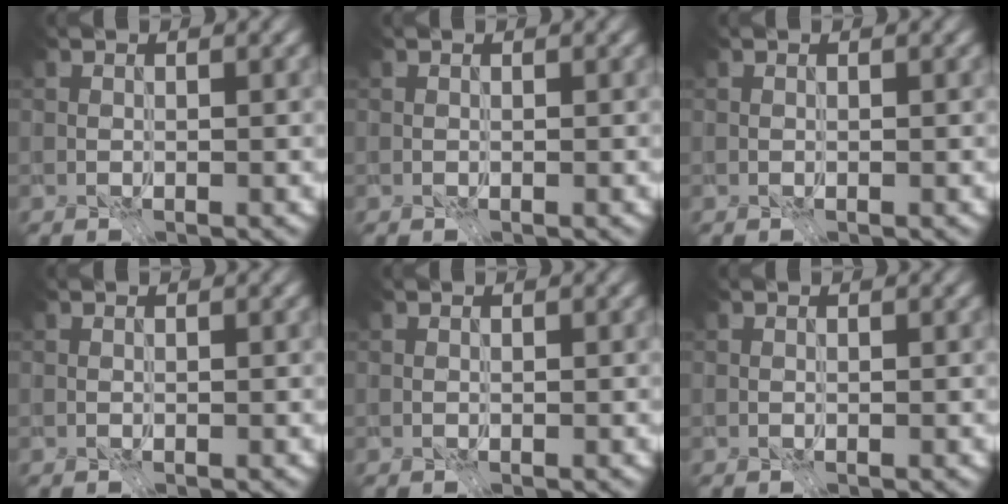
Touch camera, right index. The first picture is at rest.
{"total": 0.0}
{"total": 0.0}
{"total": 0.0}
{"total": 0.0}
{"total": 0.0}